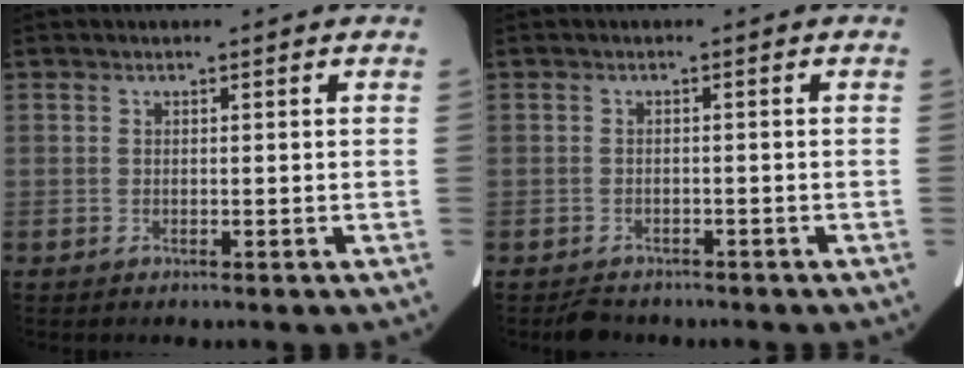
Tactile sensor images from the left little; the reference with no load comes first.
{"total": 2.8, "force": [-2.4, 1.4, 0.5], "torque": [-0.017, -0.003, -0.031]}